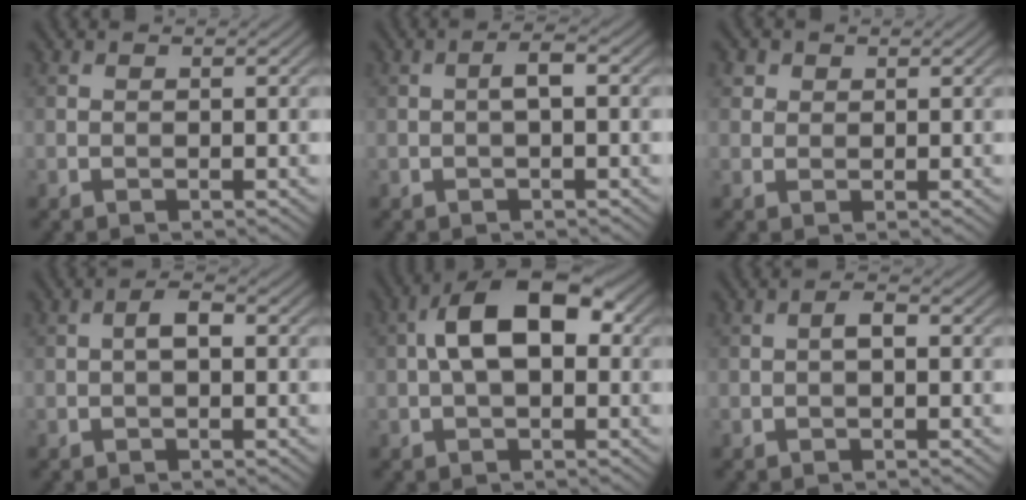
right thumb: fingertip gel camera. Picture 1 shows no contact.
{"total": 1.9, "force": [-0.1, 0.4, 1.9], "torque": [-0.033, 0.009, -0.006]}
{"total": 1.9, "force": [1.0, 1.5, 0.5], "torque": [-0.013, -0.006, 0.019]}
{"total": 2.0, "force": [-0.2, 0.8, 1.8], "torque": [-0.033, 0.009, -0.008]}
{"total": 9.0, "force": [0.8, 4.7, 7.7], "torque": [-0.137, 0.021, 0.001]}
{"total": 1.5, "force": [-0.2, 0.5, 1.3], "torque": [-0.024, 0.007, -0.006]}